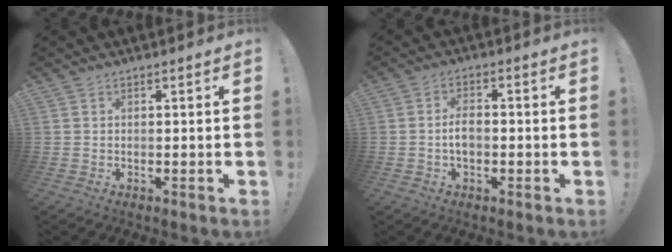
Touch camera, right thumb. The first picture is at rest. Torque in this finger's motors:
{"motor_torque": [0.14, -0.18, 0.01, 0.01, 0.03]}